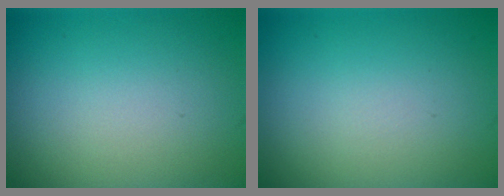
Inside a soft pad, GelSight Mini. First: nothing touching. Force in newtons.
{"total": 0.0}